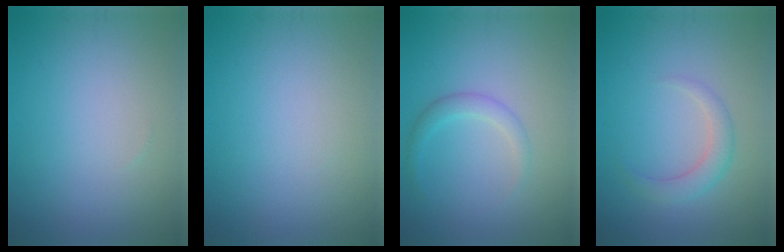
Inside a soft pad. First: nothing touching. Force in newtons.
{"total": 0.0}
{"total": 1.8, "press": 1.8, "slide": 0.1}
{"total": 2.2, "press": 2.2, "slide": 0.2}